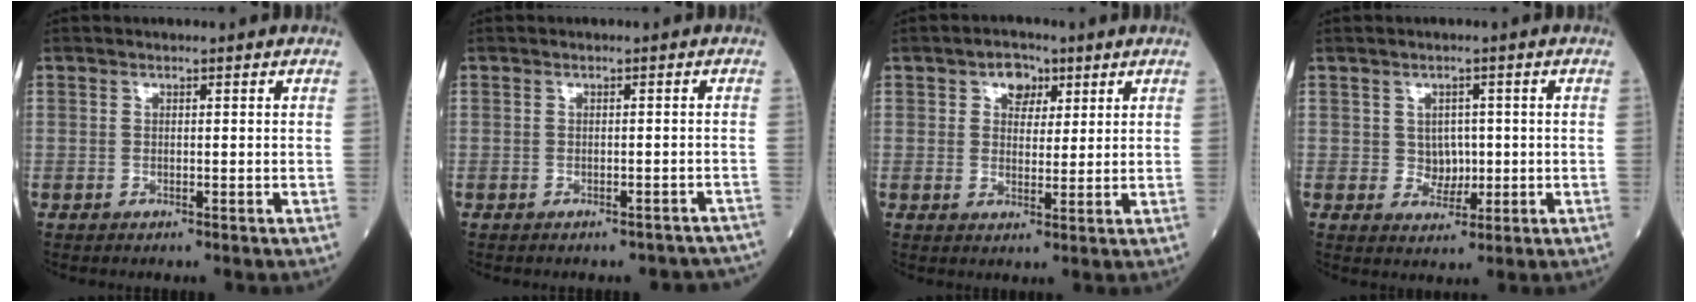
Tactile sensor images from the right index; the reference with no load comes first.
{"total": 7.5, "force": [-6.9, 2.5, 1.4], "torque": [-0.008, 0.007, -0.065]}
{"total": 4.0, "force": [2.0, 2.8, 2.1], "torque": [-0.027, 0.010, 0.031]}
{"total": 3.1, "force": [0.0, 2.6, 1.6], "torque": [-0.016, 0.004, 0.003]}